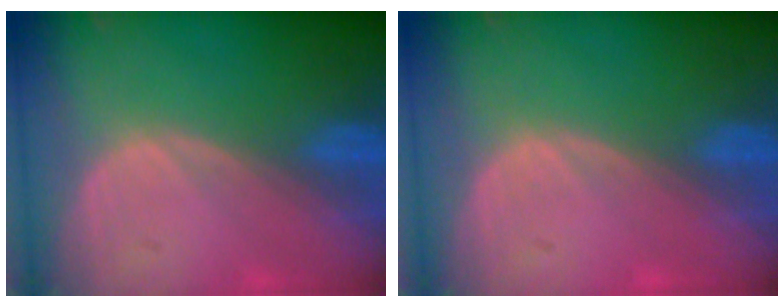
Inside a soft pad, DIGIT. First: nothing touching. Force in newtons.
{"total": 0.5, "press": 0.1, "slide": 0.5}